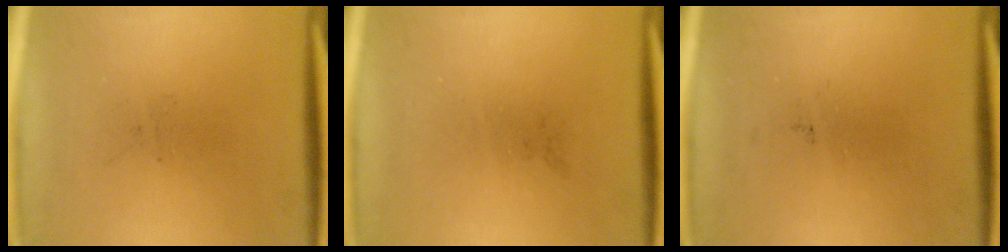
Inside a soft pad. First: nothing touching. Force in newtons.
{"total": 0.0}
{"total": 0.0}